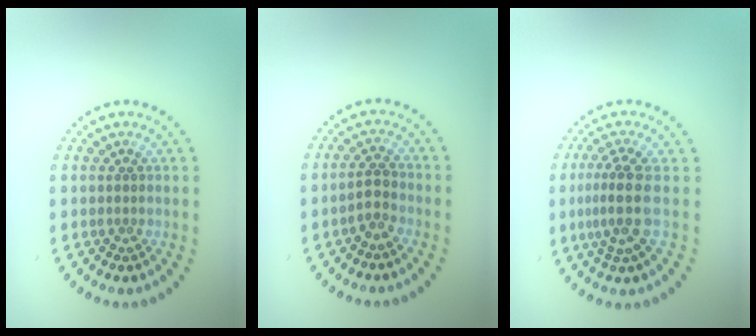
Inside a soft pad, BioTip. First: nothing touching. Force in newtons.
{"total": 1.7, "press": 1.6, "slide": 0.6}
{"total": 3.4, "press": 2.6, "slide": 2.2}